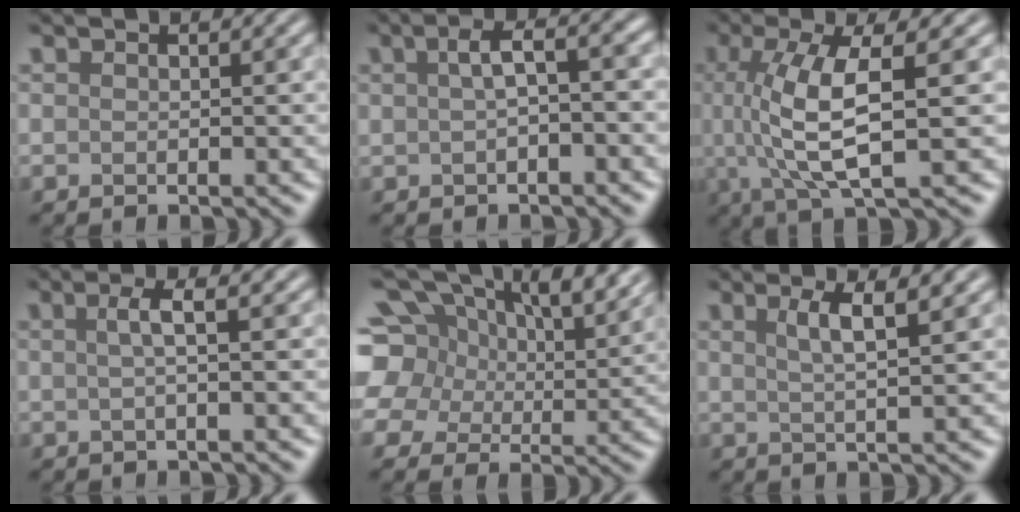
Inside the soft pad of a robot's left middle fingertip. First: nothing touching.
{"total": 3.1, "force": [0.5, 1.0, 2.9], "torque": [-0.051, 0.013, 0.005]}
{"total": 7.2, "force": [0.7, 2.1, 6.9], "torque": [-0.131, 0.003, 0.016]}
{"total": 2.0, "force": [0.5, 0.5, 1.9], "torque": [-0.035, 0.005, 0.004]}
{"total": 17.9, "force": [9.0, 11.7, 10.1], "torque": [-0.213, 0.043, 0.139]}
{"total": 3.4, "force": [1.7, 0.8, 2.8], "torque": [-0.035, 0.001, 0.027]}